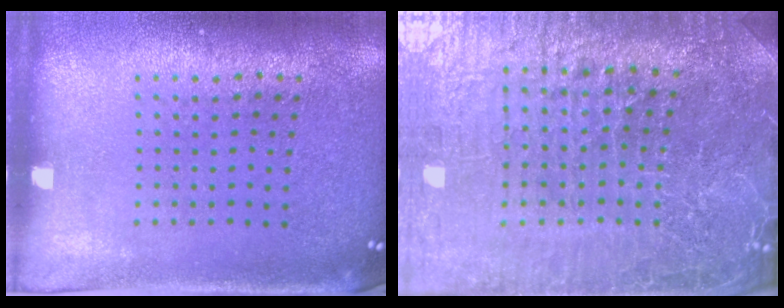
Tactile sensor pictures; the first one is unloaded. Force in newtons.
{"total": 5.8, "press": 5.4, "slide": 2.1}